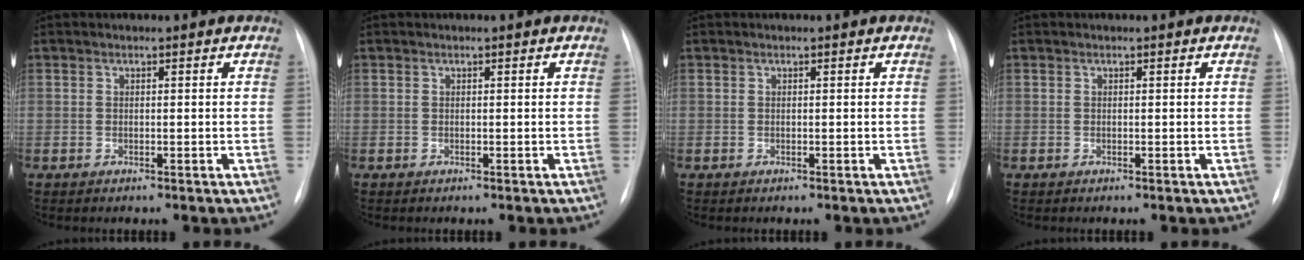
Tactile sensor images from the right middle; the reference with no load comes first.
{"total": 0.0}
{"total": 0.0}
{"total": 0.0}